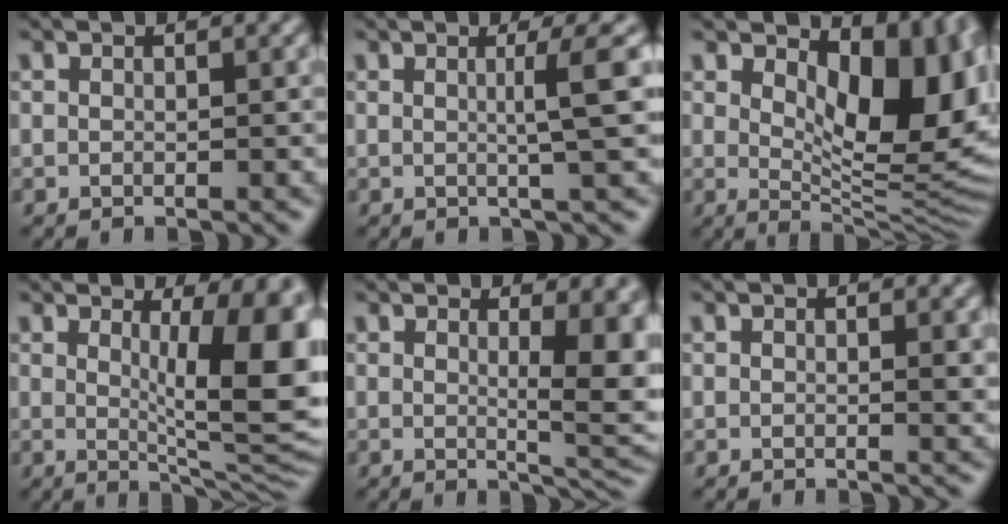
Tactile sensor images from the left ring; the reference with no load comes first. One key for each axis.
{"total": 3.6, "fx": 0.4, "fy": 0.5, "fz": 3.5, "tx": -0.053, "ty": 0.005, "tz": 0.001}
{"total": 11.6, "fx": 3.4, "fy": 5.4, "fz": 9.7, "tx": -0.123, "ty": -0.011, "tz": 0.058}
{"total": 11.0, "fx": 1.9, "fy": 3.0, "fz": 10.4, "tx": -0.125, "ty": -0.015, "tz": 0.034}
{"total": 7.6, "fx": 1.1, "fy": 2.3, "fz": 7.2, "tx": -0.079, "ty": -0.007, "tz": 0.022}
{"total": 1.0, "fx": 0.3, "fy": 0.2, "fz": 1.0, "tx": -0.012, "ty": -0.003, "tz": 0.005}